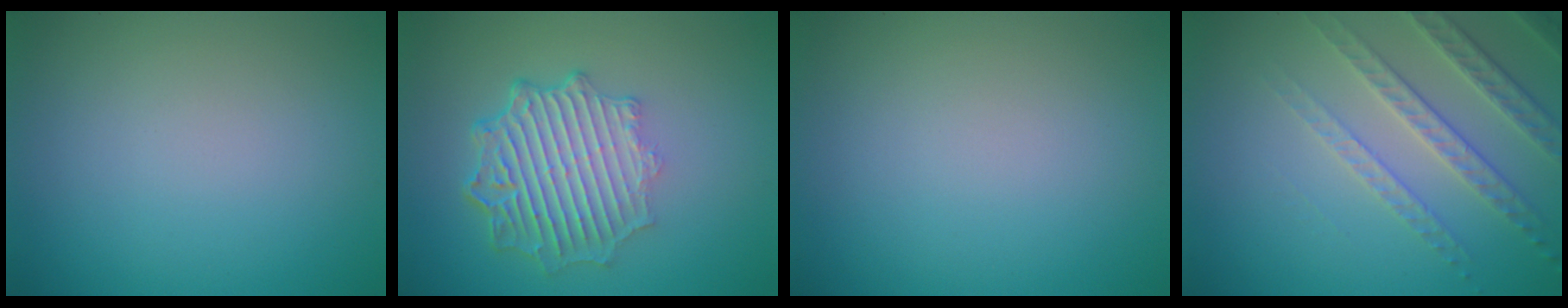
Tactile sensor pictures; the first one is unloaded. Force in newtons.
{"total": 6.4, "press": 4.7, "slide": 4.3}
{"total": 0.0}
{"total": 4.4, "press": 3.3, "slide": 2.9}